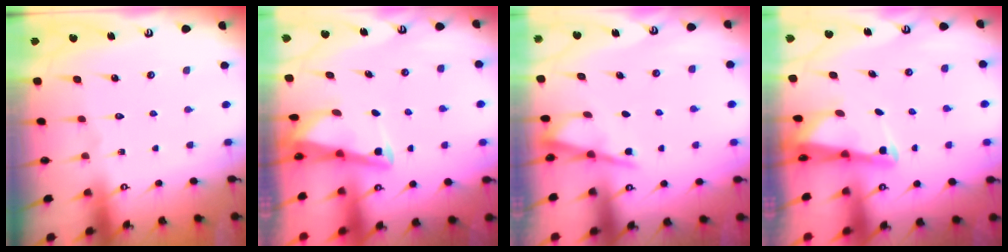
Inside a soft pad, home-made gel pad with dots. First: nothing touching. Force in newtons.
{"total": 3.0, "press": 3.0, "slide": 0.4}
{"total": 2.4, "press": 2.4, "slide": 0.2}
{"total": 2.4, "press": 2.4, "slide": 0.3}